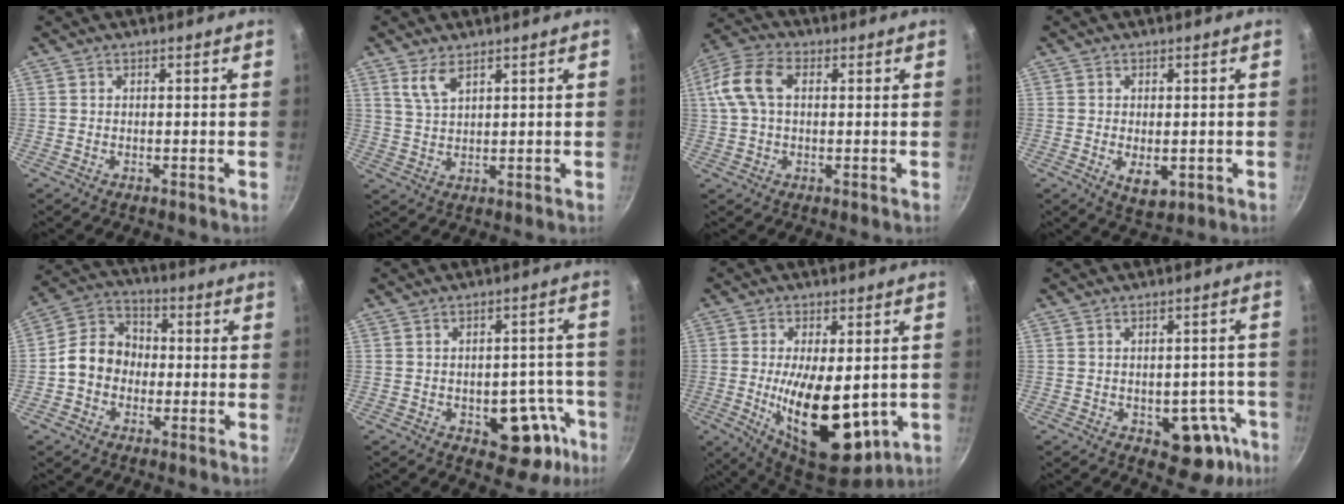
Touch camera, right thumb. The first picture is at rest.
{"total": 4.0, "force": [2.6, 1.6, 2.6], "torque": [-0.051, -0.011, 0.058]}
{"total": 9.2, "force": [1.8, 5.7, 7.0], "torque": [-0.157, 0.028, 0.031]}
{"total": 4.4, "force": [-0.9, 2.4, 3.5], "torque": [-0.053, -0.010, -0.005]}
{"total": 9.7, "force": [-1.6, 8.1, 5.1], "torque": [-0.074, 0.040, -0.045]}
{"total": 11.0, "force": [-4.7, 6.0, 8.0], "torque": [-0.058, 0.041, -0.049]}
{"total": 19.0, "force": [-3.2, 8.8, 16.5], "torque": [-0.259, -0.025, -0.022]}
{"total": 9.1, "force": [-4.0, 5.0, 6.5], "torque": [-0.044, 0.029, -0.039]}